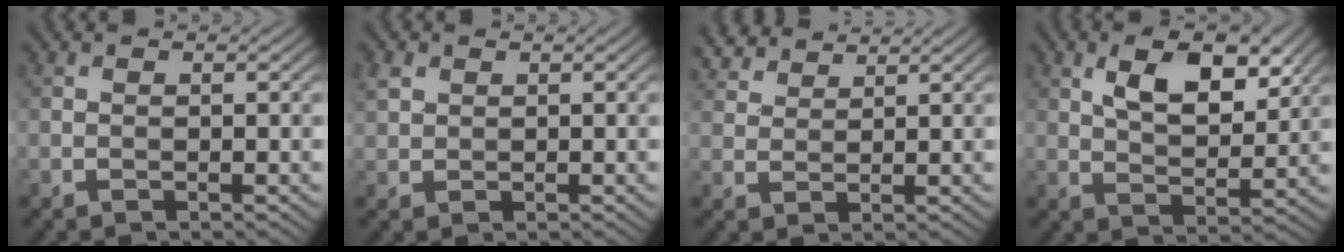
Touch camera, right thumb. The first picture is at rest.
{"total": 2.1, "force": [0.9, 1.6, 1.0], "torque": [-0.030, 0.005, 0.020]}
{"total": 4.2, "force": [3.7, 1.1, 1.6], "torque": [-0.047, 0.008, 0.080]}
{"total": 8.1, "force": [3.8, 3.9, 6.1], "torque": [-0.108, -0.002, 0.069]}